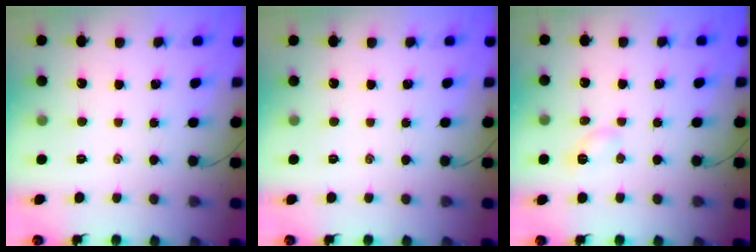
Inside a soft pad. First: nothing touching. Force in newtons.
{"total": 0.0}
{"total": 4.2, "press": 4.0, "slide": 1.1}